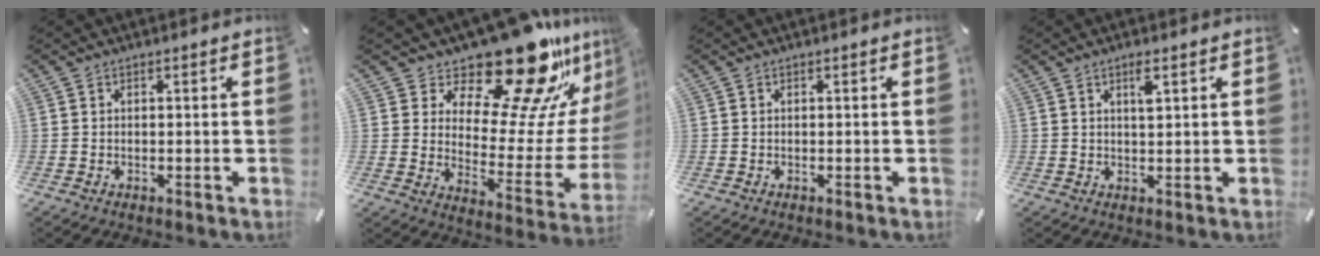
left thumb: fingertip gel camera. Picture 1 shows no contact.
{"total": 24.2, "force": [19.2, 8.5, 12.2], "torque": [-0.170, -0.153, 0.316]}
{"total": 0.0}
{"total": 2.9, "force": [1.5, 0.6, 2.4], "torque": [-0.045, 0.000, 0.023]}